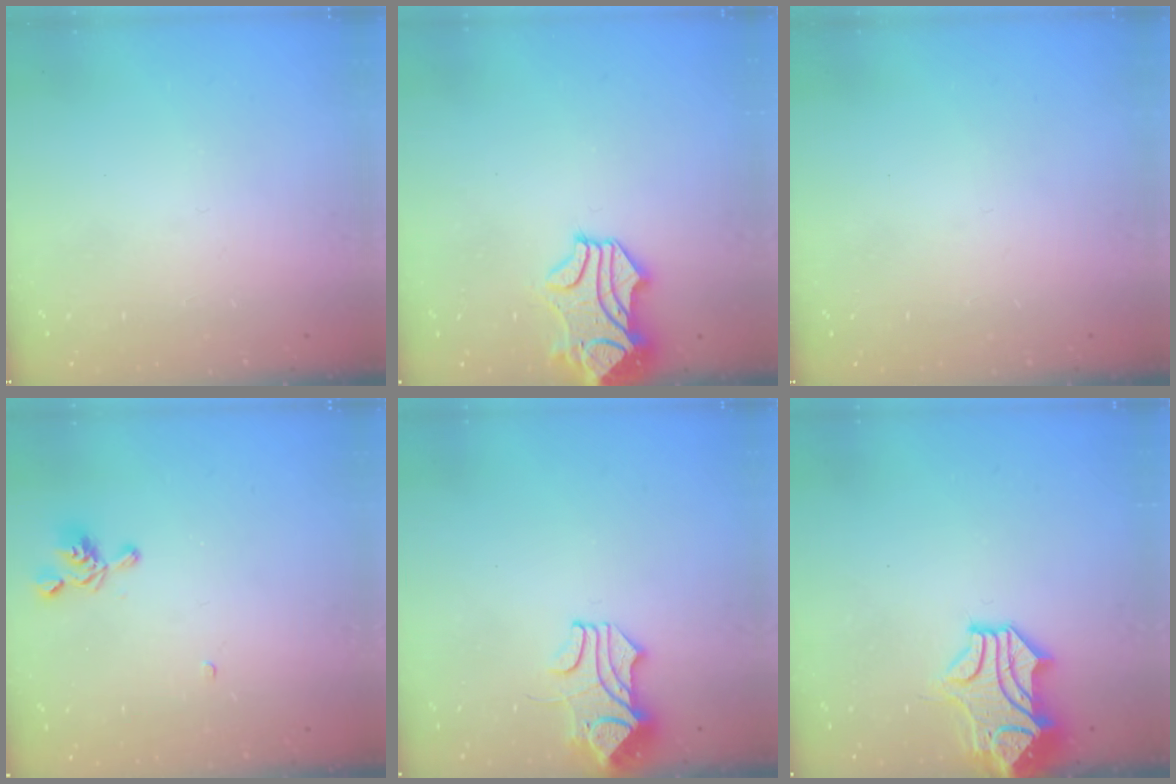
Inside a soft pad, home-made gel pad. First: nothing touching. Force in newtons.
{"total": 1.9, "press": 1.4, "slide": 1.3}
{"total": 0.0}
{"total": 5.2, "press": 5.2, "slide": 0.8}
{"total": 1.8, "press": 1.7, "slide": 0.7}
{"total": 1.5, "press": 1.2, "slide": 1.0}